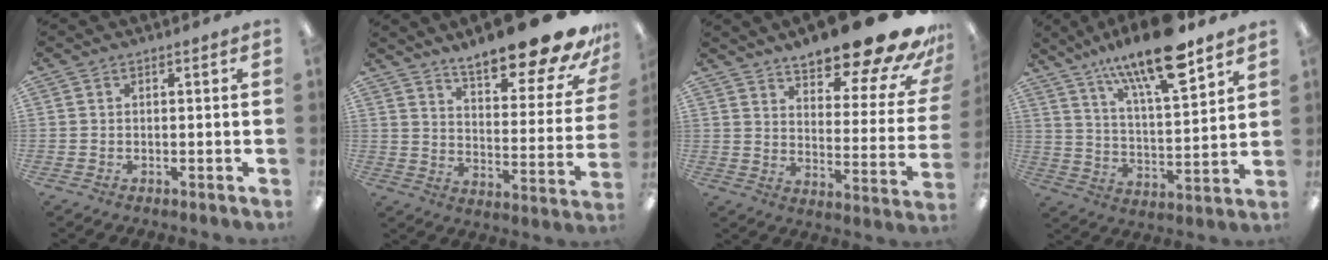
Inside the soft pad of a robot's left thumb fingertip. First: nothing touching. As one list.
[{"total": 19.0, "force": [15.5, 4.3, 10.1], "torque": [-0.139, -0.119, 0.254]}, {"total": 20.2, "force": [15.6, 4.9, 11.8], "torque": [-0.156, -0.115, 0.250]}, {"total": 17.3, "force": [13.2, 4.2, 10.5], "torque": [-0.178, -0.078, 0.217]}]